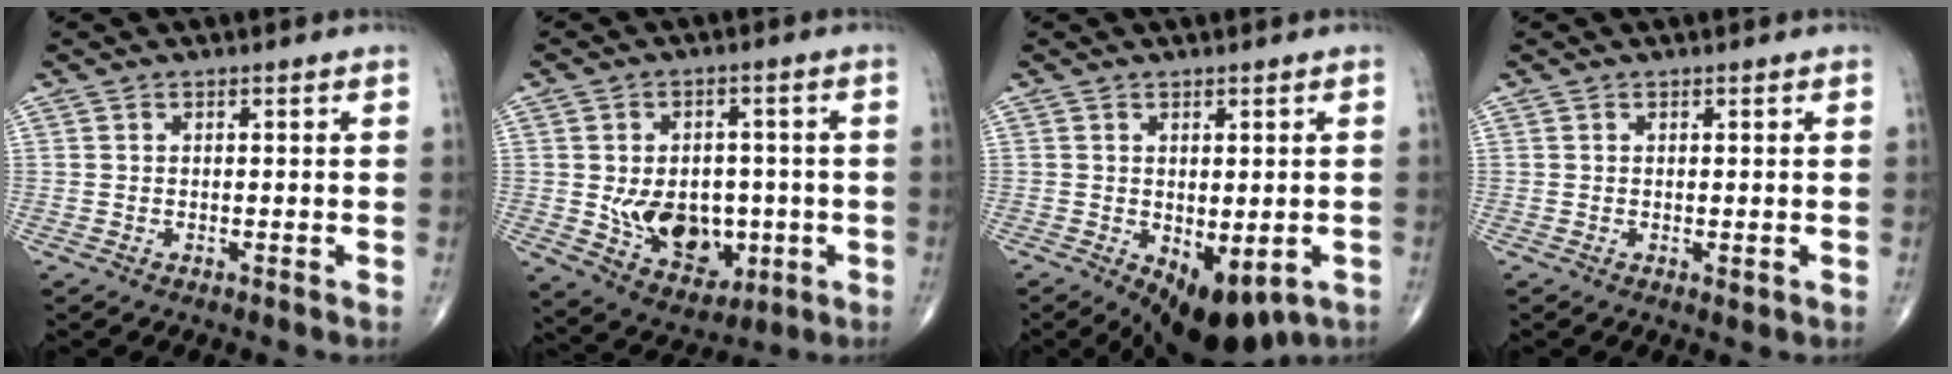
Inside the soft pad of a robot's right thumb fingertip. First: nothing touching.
{"total": 13.2, "force": [-1.9, 9.5, 8.9], "torque": [-0.093, 0.002, -0.010]}
{"total": 10.2, "force": [-4.0, 5.1, 7.8], "torque": [-0.086, 0.001, -0.043]}
{"total": 0.7, "force": [0.0, 0.3, 0.7], "torque": [-0.013, -0.005, 0.001]}